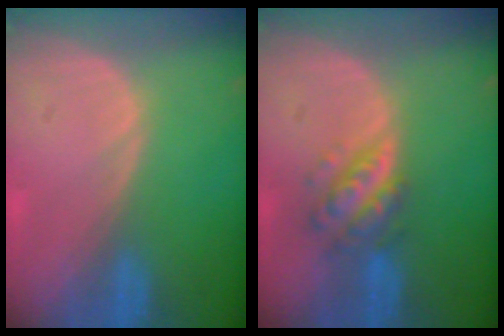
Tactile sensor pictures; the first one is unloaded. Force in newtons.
{"total": 5.6, "press": 5.2, "slide": 2.1}